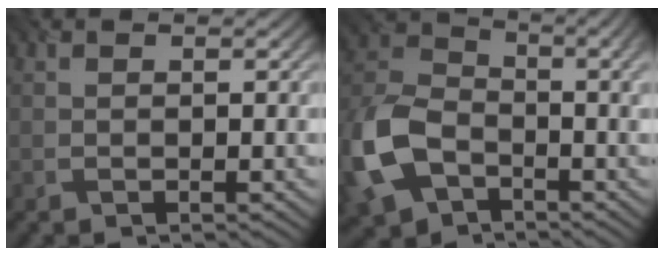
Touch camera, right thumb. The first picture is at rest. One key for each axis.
{"total": 13.5, "fx": -4.6, "fy": 8.6, "fz": 9.3, "tx": -0.231, "ty": -0.012, "tz": -0.098}